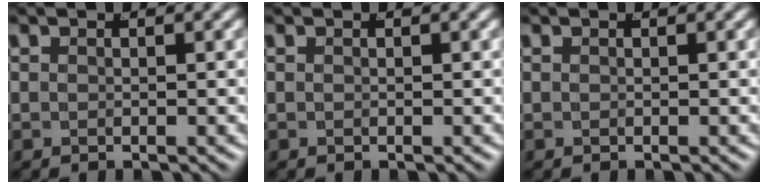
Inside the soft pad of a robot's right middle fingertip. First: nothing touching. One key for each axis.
{"total": 0.0}
{"total": 0.0}